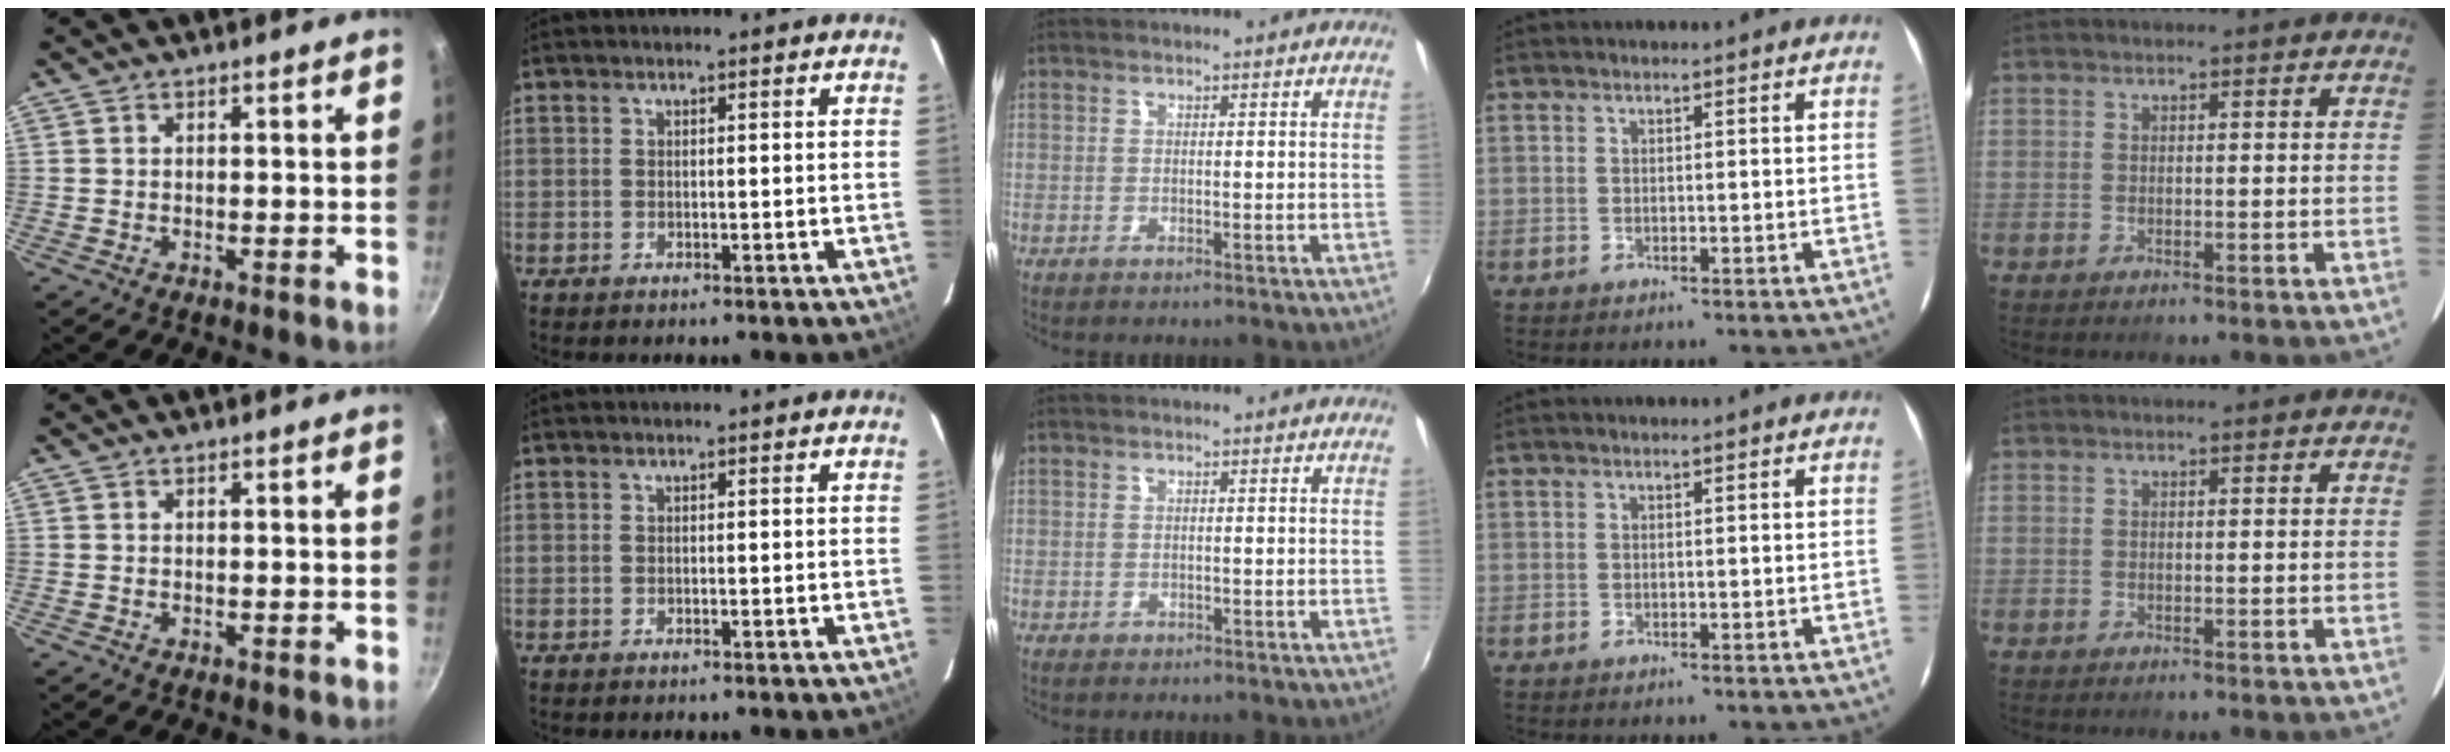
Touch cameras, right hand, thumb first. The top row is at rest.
{"middle": {"total": 0.6, "force": [-0.4, 0.5, 0.0], "torque": [-0.001, -0.003, -0.005]}}